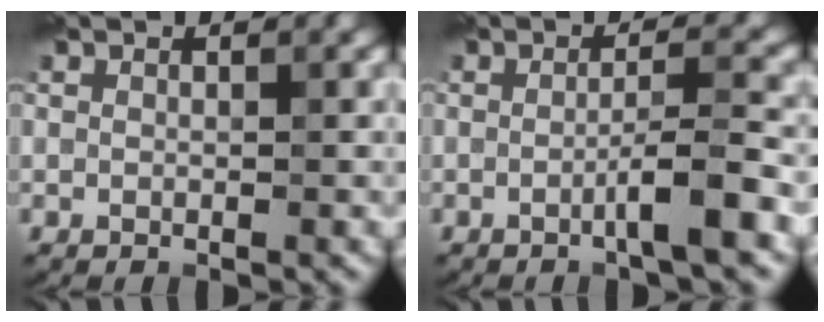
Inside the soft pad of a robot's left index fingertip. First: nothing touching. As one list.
[{"total": 3.3, "force": [-1.1, 0.1, 3.1], "torque": [-0.044, 0.013, -0.029]}]